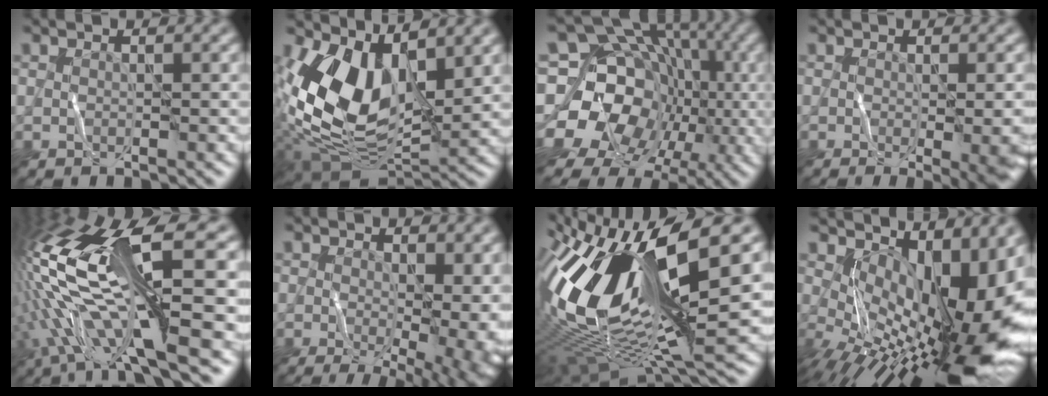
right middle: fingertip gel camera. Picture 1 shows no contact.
{"total": 11.0, "force": [2.2, 6.1, 8.9], "torque": [-0.191, -0.006, 0.048]}
{"total": 17.4, "force": [-3.9, 15.2, 7.4], "torque": [-0.141, 0.010, -0.076]}
{"total": 6.1, "force": [-1.1, 1.9, 5.7], "torque": [-0.040, 0.007, -0.001]}
{"total": 15.2, "force": [-0.5, 3.6, 14.8], "torque": [-0.321, 0.020, 0.020]}
{"total": 9.7, "force": [0.0, 4.3, 8.6], "torque": [-0.078, -0.005, 0.019]}
{"total": 15.5, "force": [3.0, 5.7, 14.1], "torque": [-0.292, 0.014, 0.067]}
{"total": 13.8, "force": [0.6, 6.5, 12.1], "torque": [-0.147, -0.015, 0.035]}